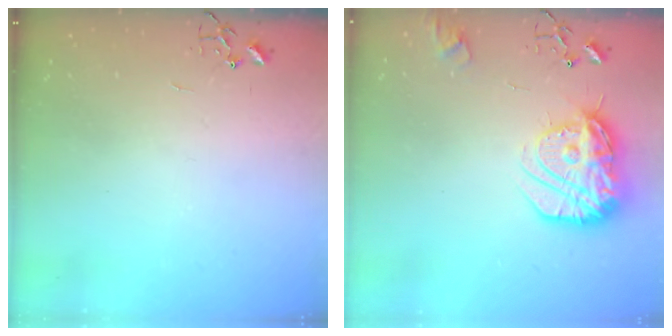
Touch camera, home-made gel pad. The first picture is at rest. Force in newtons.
{"total": 17.0, "press": 17.0, "slide": 1.4}